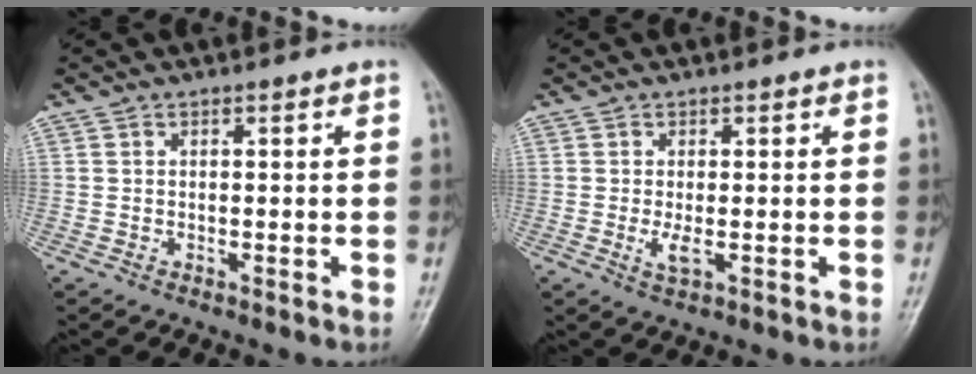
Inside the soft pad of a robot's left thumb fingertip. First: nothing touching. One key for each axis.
{"total": 2.4, "fx": -0.2, "fy": 0.9, "fz": 2.2, "tx": -0.048, "ty": -0.007, "tz": -0.002}